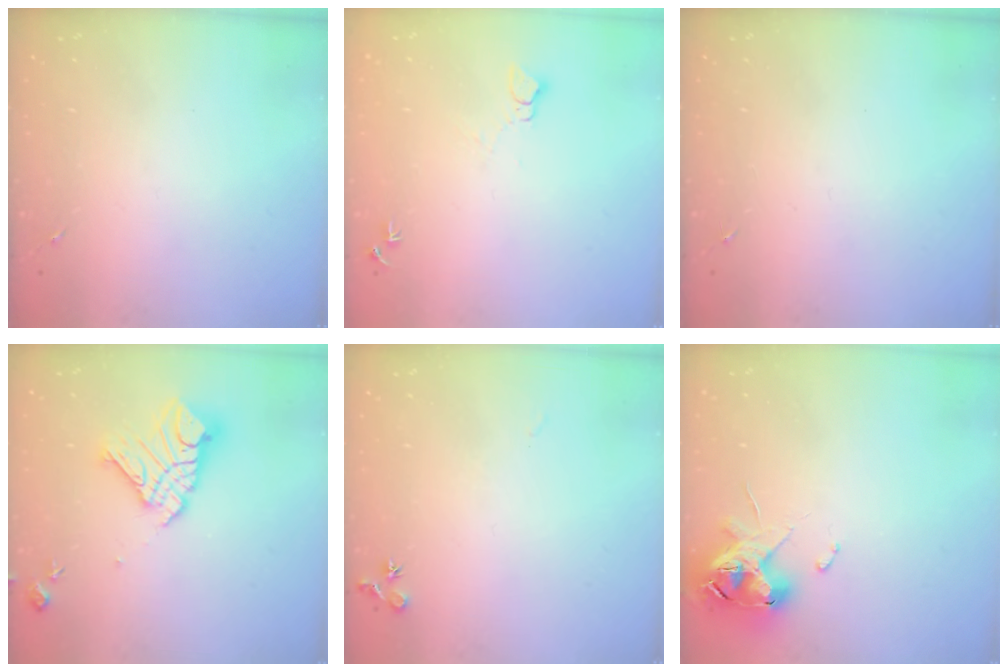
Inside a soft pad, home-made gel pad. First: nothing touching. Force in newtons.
{"total": 5.2, "press": 5.2, "slide": 0.6}
{"total": 0.0}
{"total": 15.2, "press": 15.1, "slide": 1.6}
{"total": 6.6, "press": 6.6, "slide": 0.6}
{"total": 11.5, "press": 11.4, "slide": 1.5}